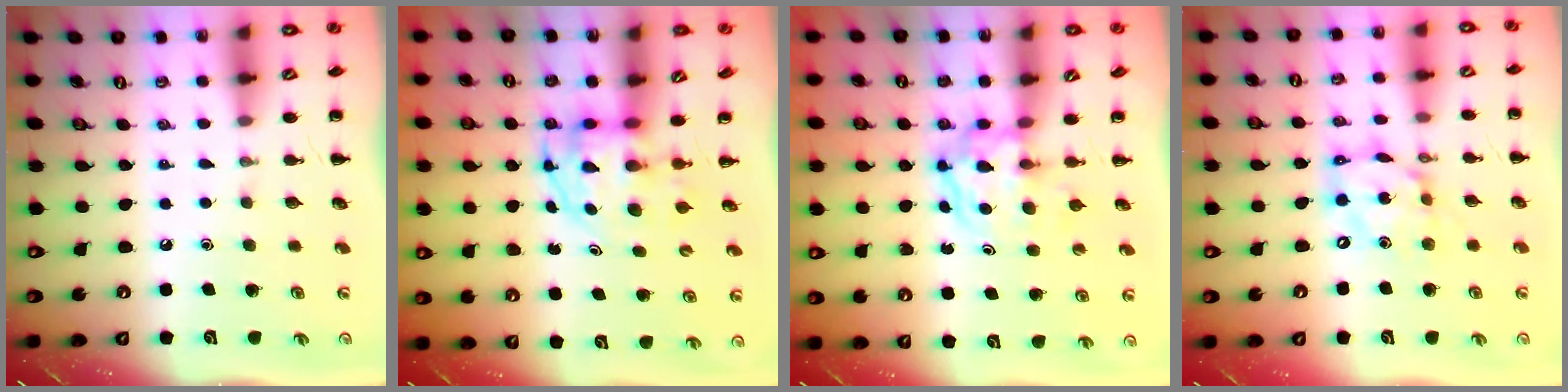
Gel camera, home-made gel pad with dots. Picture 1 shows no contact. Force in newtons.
{"total": 3.7, "press": 3.7, "slide": 0.5}
{"total": 3.9, "press": 3.9, "slide": 0.5}
{"total": 12.8, "press": 12.4, "slide": 3.3}